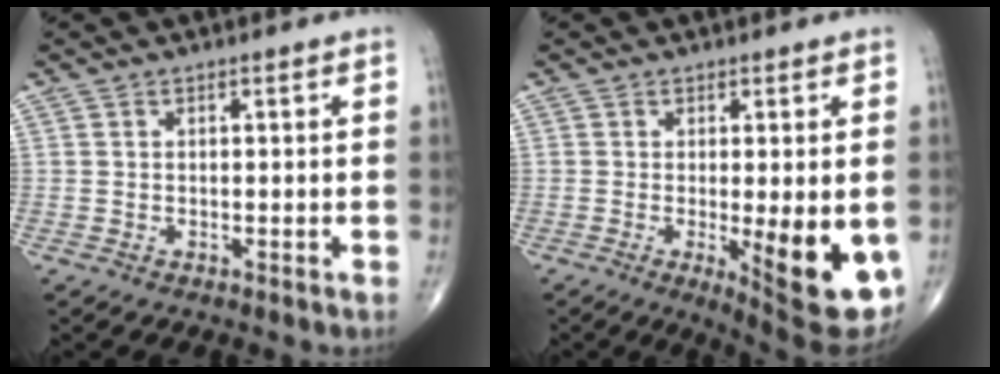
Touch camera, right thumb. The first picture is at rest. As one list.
[{"total": 13.4, "force": [-2.9, 3.7, 12.6], "torque": [-0.150, -0.025, -0.025]}]